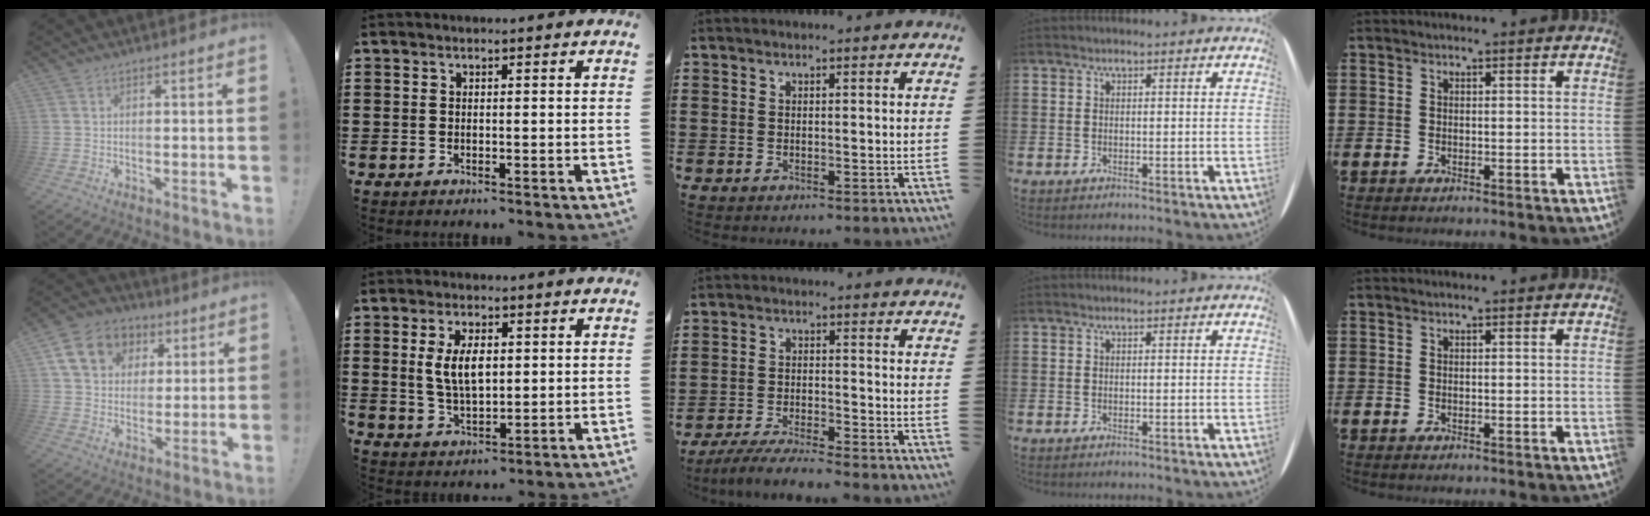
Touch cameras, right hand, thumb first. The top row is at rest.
{"thumb": {"total": 14.5, "force": [5.6, 11.7, 6.6], "torque": [-0.092, -0.014, 0.113]}, "index": {"total": 6.2, "force": [1.0, 3.0, 5.3], "torque": [-0.101, 0.007, 0.014]}, "middle": {"total": 4.6, "force": [-4.3, 0.0, 1.4], "torque": [-0.040, -0.008, -0.090]}}